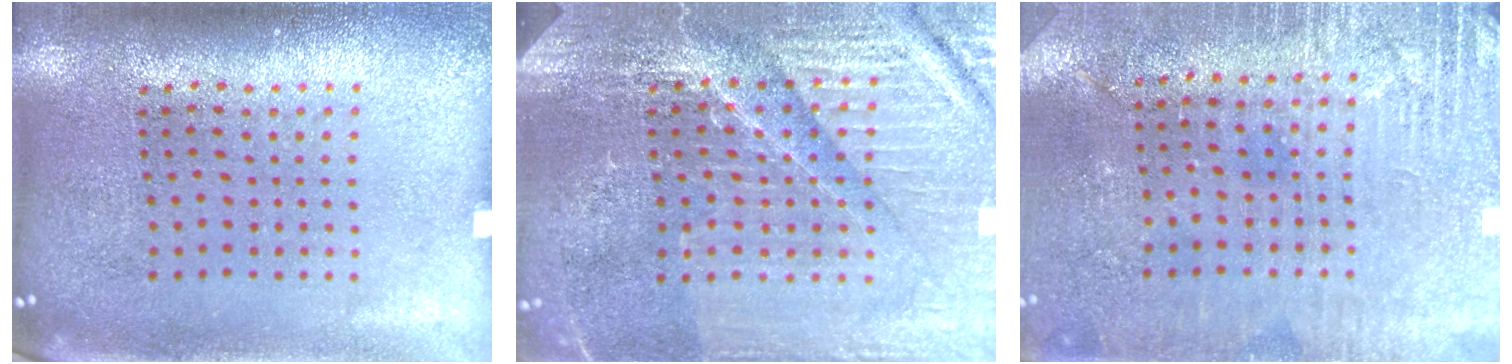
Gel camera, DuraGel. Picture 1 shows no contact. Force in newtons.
{"total": 4.8, "press": 4.6, "slide": 1.6}
{"total": 2.9, "press": 2.8, "slide": 0.9}